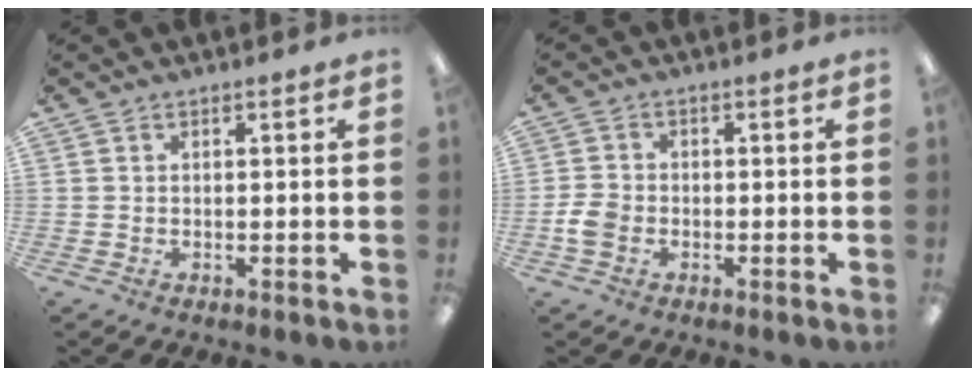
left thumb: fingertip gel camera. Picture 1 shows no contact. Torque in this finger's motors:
{"motor_torque": [-0.05, 0.05, 0.00, 0.03, 0.00]}